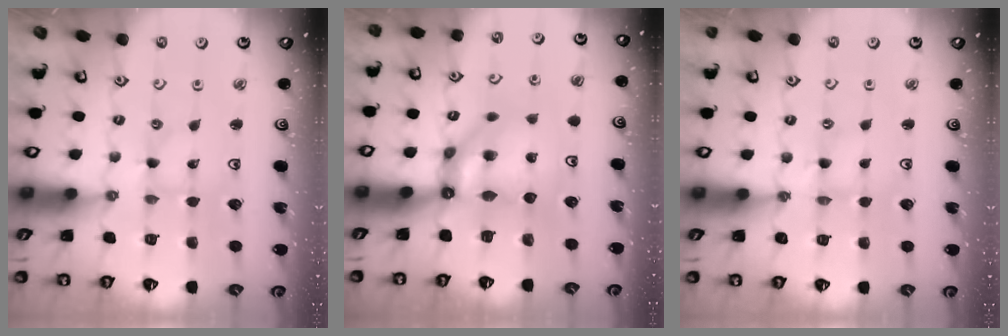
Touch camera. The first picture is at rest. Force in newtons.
{"total": 8.9, "press": 8.9, "slide": 1.0}
{"total": 1.1, "press": 1.1, "slide": 0.2}